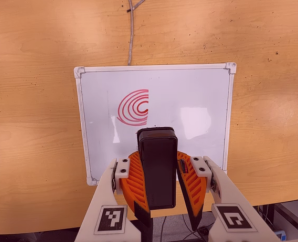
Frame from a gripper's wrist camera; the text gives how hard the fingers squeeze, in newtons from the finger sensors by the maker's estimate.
{"total": 11.5, "left": 11.0, "right": 12.1}